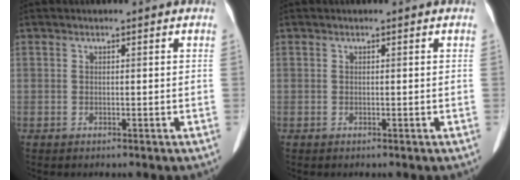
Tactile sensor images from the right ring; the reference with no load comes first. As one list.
[{"total": 0.0}]